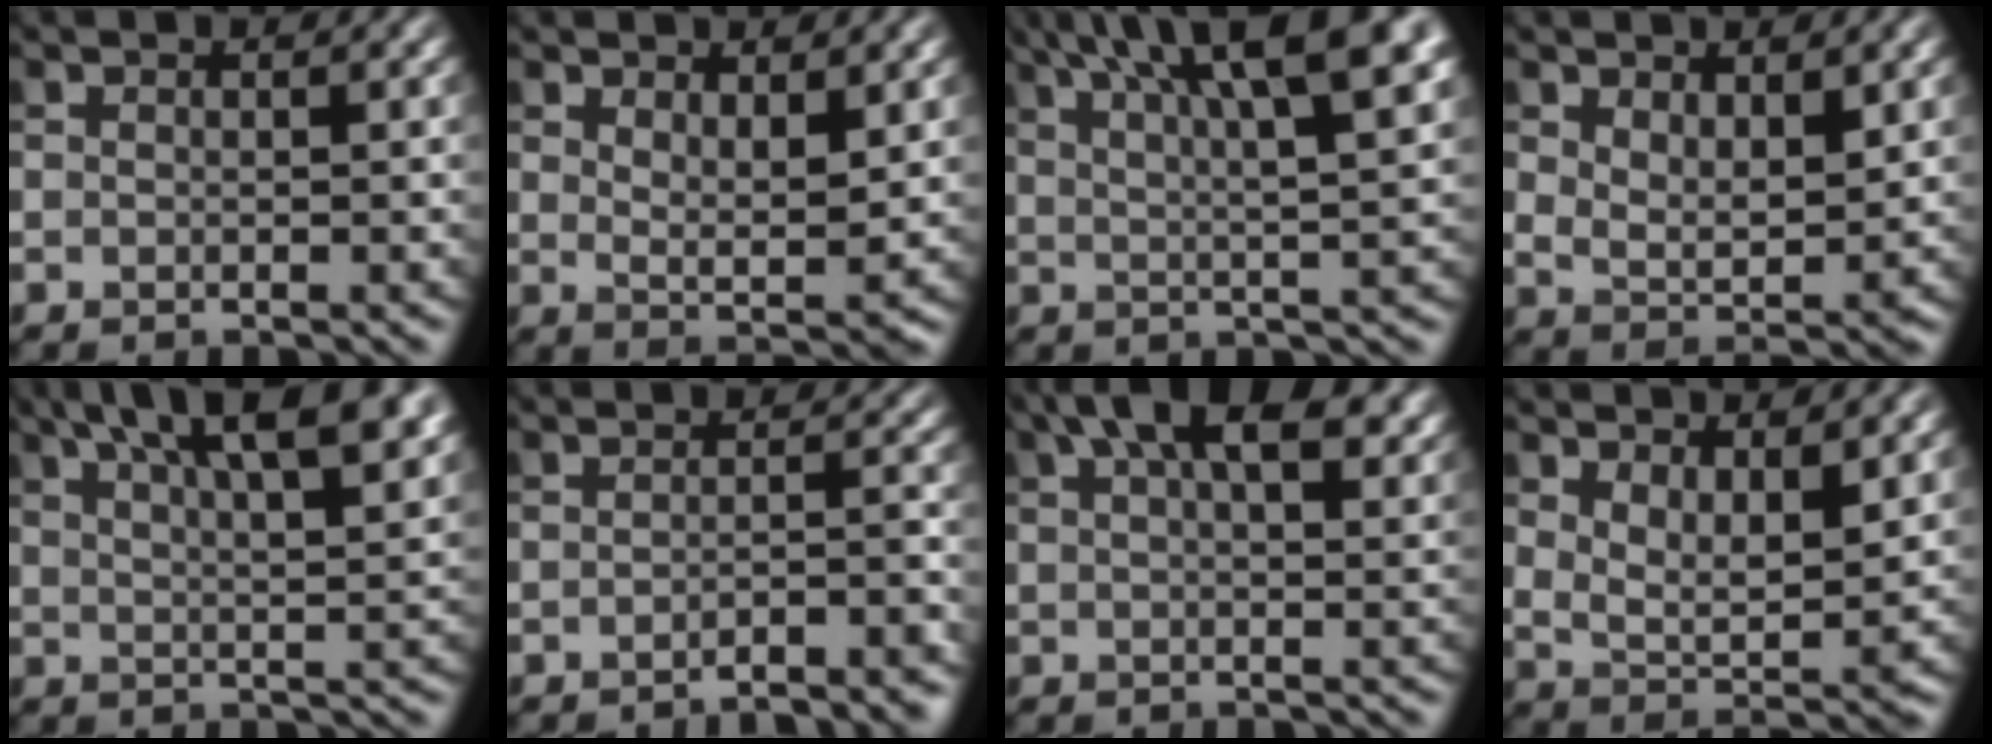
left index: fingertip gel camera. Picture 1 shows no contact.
{"total": 3.1, "force": [1.6, 1.0, 2.5], "torque": [-0.044, -0.012, 0.032]}
{"total": 12.5, "force": [6.9, 3.3, 9.9], "torque": [-0.116, 0.031, 0.086]}
{"total": 3.7, "force": [1.7, 1.9, 2.8], "torque": [-0.054, -0.009, 0.034]}
{"total": 11.7, "force": [6.7, 3.9, 8.8], "torque": [-0.104, 0.041, 0.075]}
{"total": 3.2, "force": [-2.8, 0.5, 1.4], "torque": [-0.012, 0.006, -0.042]}
{"total": 8.5, "force": [4.3, 3.4, 6.5], "torque": [-0.090, 0.020, 0.061]}
{"total": 4.6, "force": [2.3, 2.0, 3.5], "torque": [-0.065, -0.013, 0.045]}